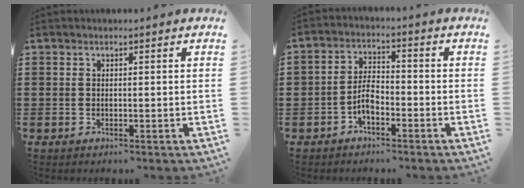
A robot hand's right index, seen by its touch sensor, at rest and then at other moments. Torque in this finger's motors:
{"motor_torque": [-0.06, 0.18, -0.01, 0.01]}